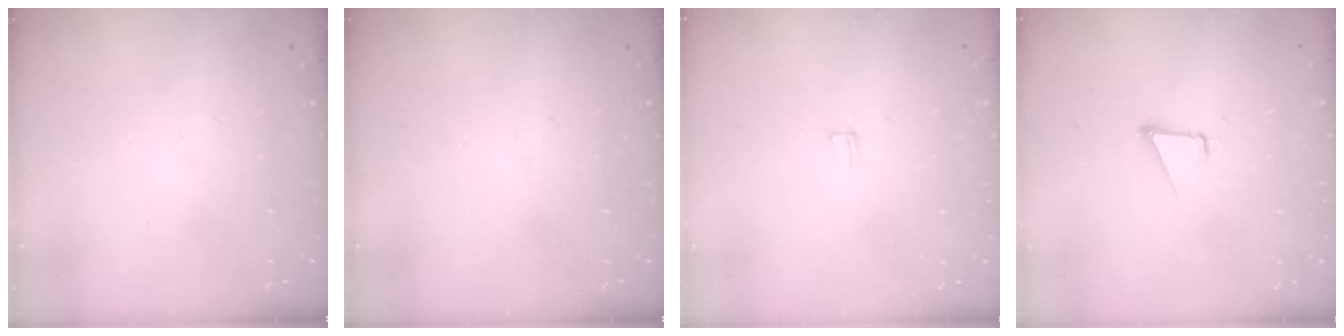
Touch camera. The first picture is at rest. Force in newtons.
{"total": 0.0}
{"total": 2.0, "press": 2.0, "slide": 0.2}
{"total": 1.6, "press": 1.5, "slide": 0.1}